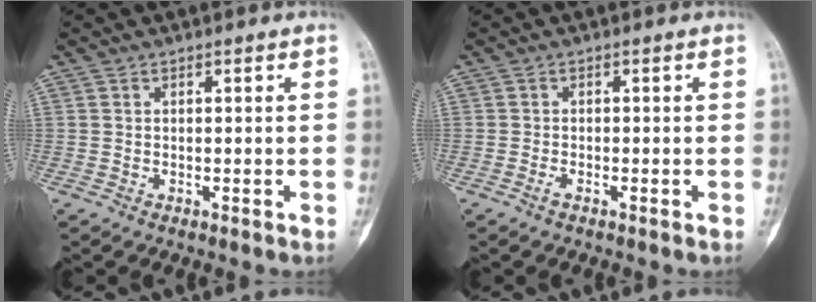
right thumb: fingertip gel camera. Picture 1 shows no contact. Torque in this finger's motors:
{"motor_torque": [-0.59, -0.32, -0.18, 0.35, -0.07]}